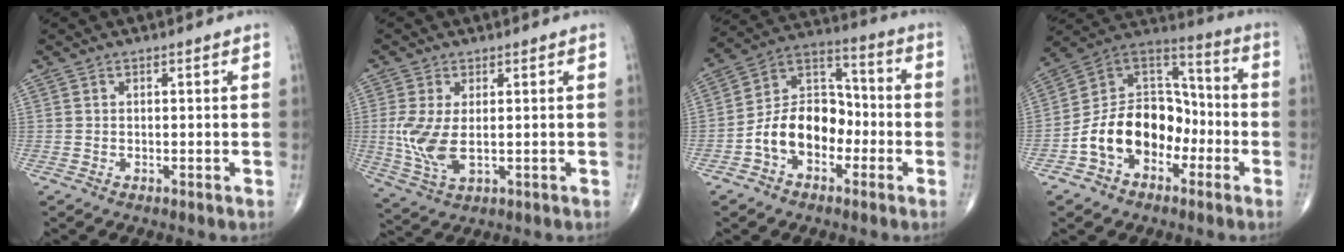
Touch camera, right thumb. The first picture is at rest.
{"total": 7.8, "force": [0.0, 3.8, 6.9], "torque": [-0.159, -0.012, 0.010]}
{"total": 13.3, "force": [-4.0, 9.2, 8.8], "torque": [-0.124, 0.052, -0.080]}
{"total": 16.7, "force": [-5.5, 12.0, 10.2], "torque": [-0.138, 0.070, -0.104]}